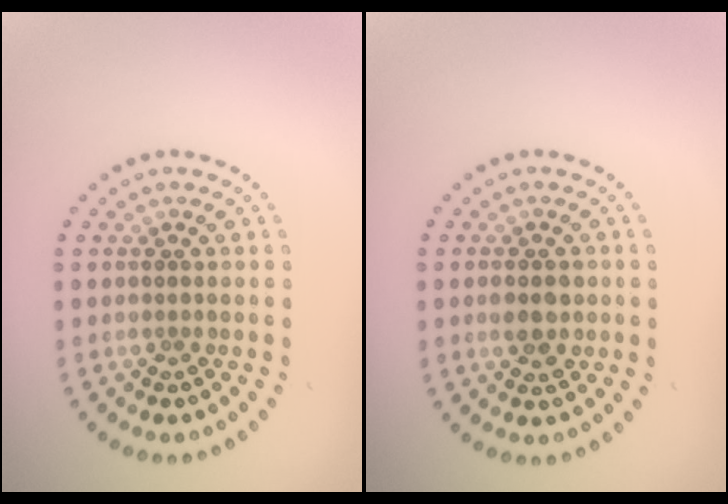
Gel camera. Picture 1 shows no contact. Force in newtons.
{"total": 2.7, "press": 2.7, "slide": 0.0}